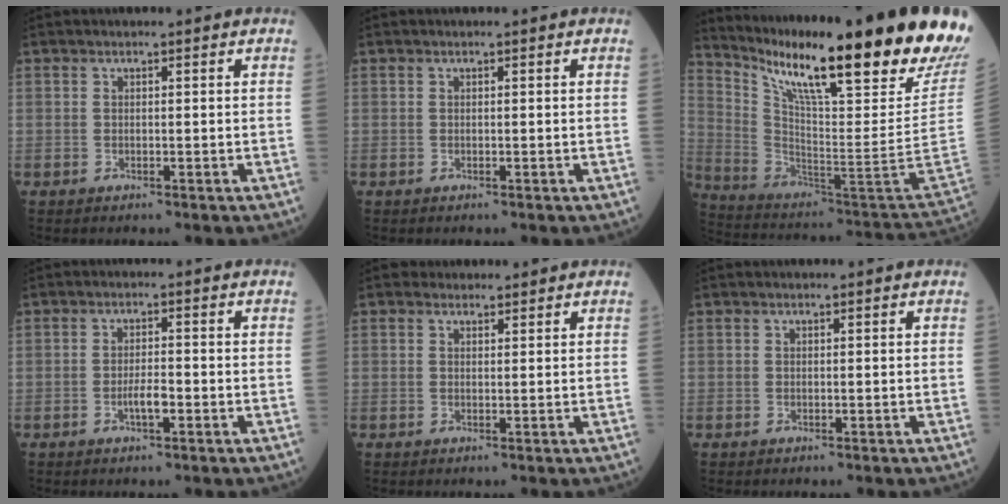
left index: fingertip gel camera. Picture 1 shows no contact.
{"total": 0.0}
{"total": 30.6, "force": [21.9, 0.4, 21.3], "torque": [-0.343, -0.065, 0.326]}
{"total": 2.5, "force": [-1.2, 0.6, 2.1], "torque": [-0.037, 0.002, -0.023]}
{"total": 1.4, "force": [1.2, 0.8, -0.2], "torque": [0.008, 0.006, 0.014]}
{"total": 0.0}